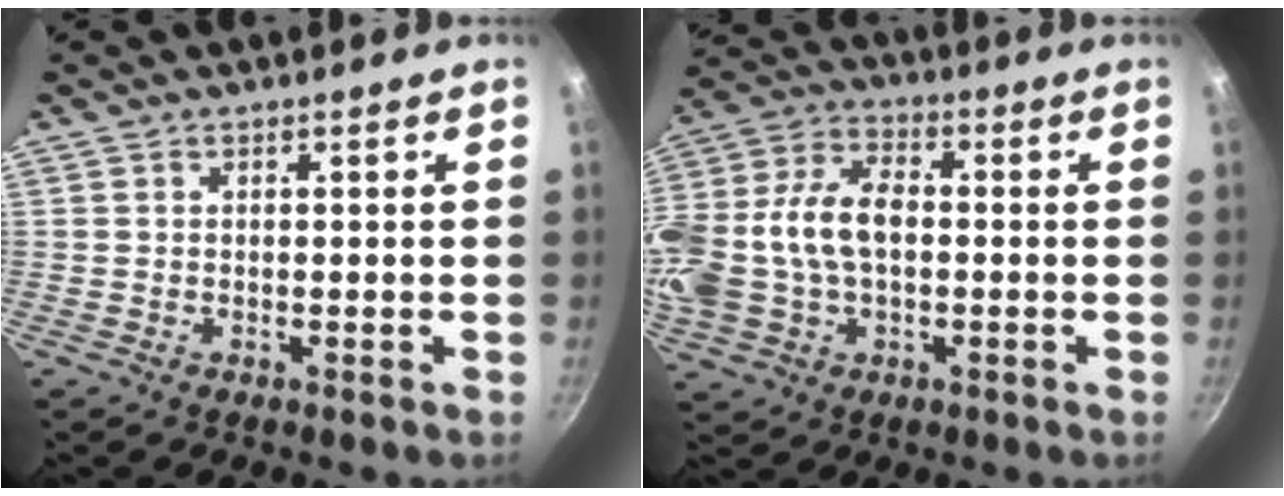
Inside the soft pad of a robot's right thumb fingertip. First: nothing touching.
{"total": 19.7, "force": [-0.8, 12.9, 14.8], "torque": [-0.335, 0.024, -0.012]}